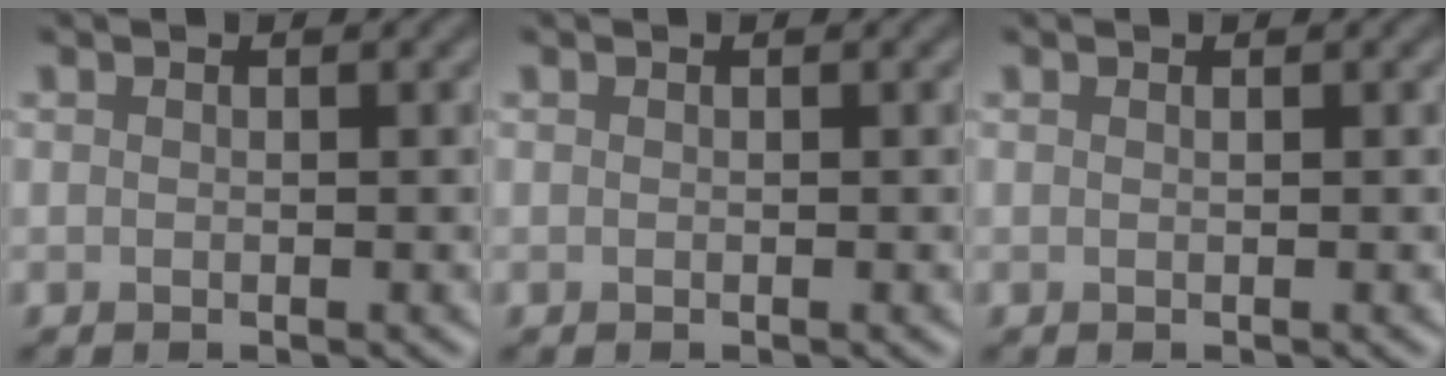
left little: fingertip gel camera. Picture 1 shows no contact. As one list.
[{"total": 0.0}, {"total": 0.0}]